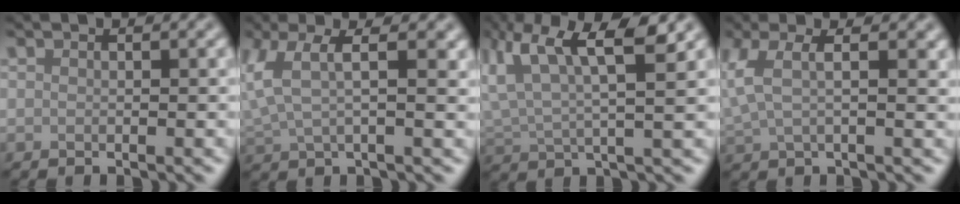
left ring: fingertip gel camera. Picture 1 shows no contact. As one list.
[{"total": 4.1, "force": [1.5, 1.3, 3.5], "torque": [-0.091, 0.002, 0.034]}, {"total": 7.8, "force": [4.4, 2.4, 5.9], "torque": [-0.121, 0.012, 0.076]}, {"total": 3.2, "force": [1.1, 1.1, 2.8], "torque": [-0.065, 0.002, 0.021]}]